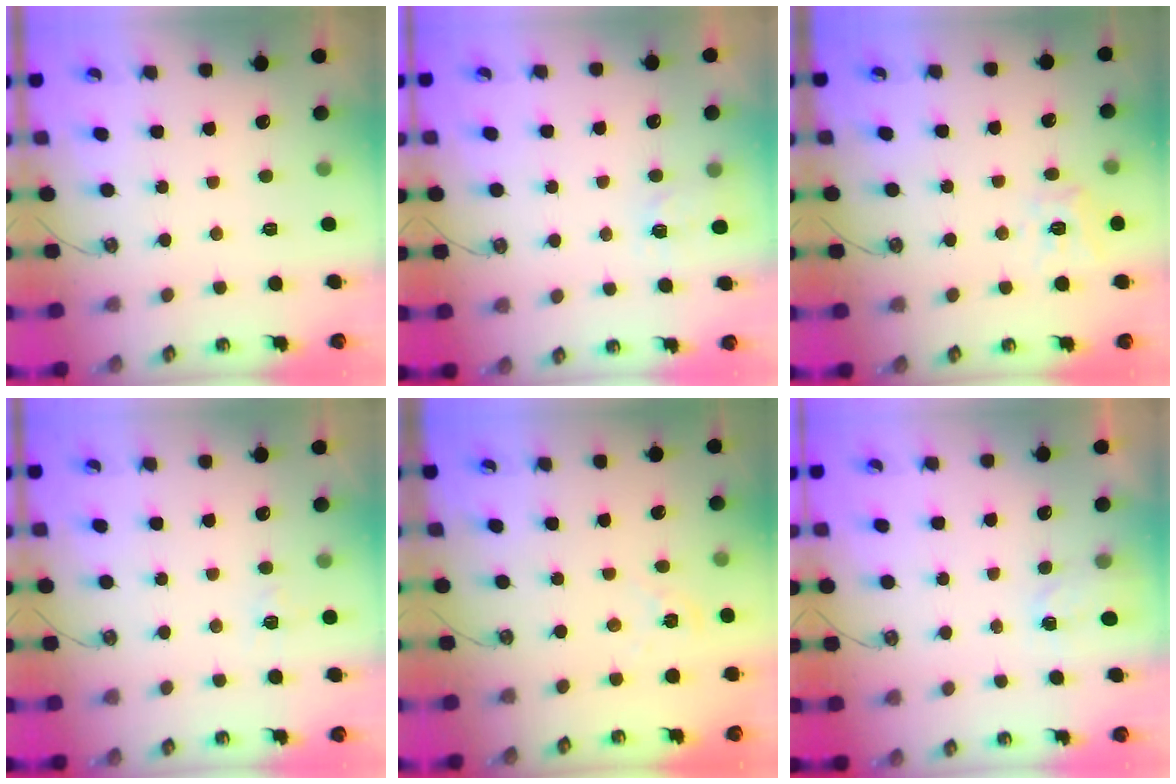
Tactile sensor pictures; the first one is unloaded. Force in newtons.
{"total": 4.7, "press": 4.6, "slide": 0.5}
{"total": 11.1, "press": 11.1, "slide": 1.1}
{"total": 4.9, "press": 4.8, "slide": 0.7}
{"total": 3.9, "press": 3.9, "slide": 0.5}
{"total": 2.0, "press": 2.0, "slide": 0.4}